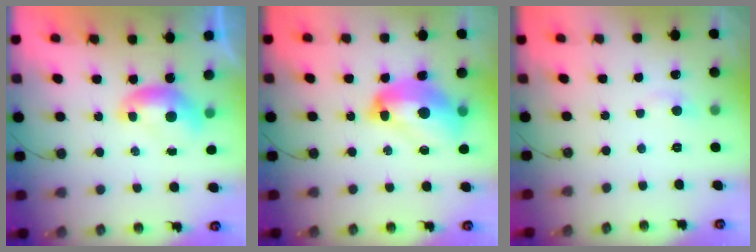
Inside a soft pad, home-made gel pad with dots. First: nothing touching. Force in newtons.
{"total": 10.9, "press": 10.7, "slide": 1.7}
{"total": 0.6, "press": 0.1, "slide": 0.6}